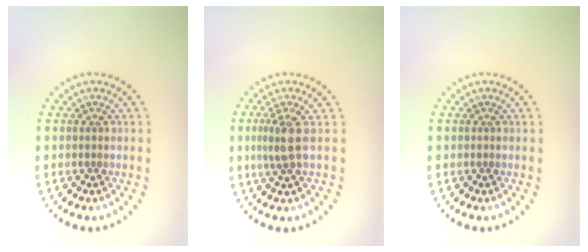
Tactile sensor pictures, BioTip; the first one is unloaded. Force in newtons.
{"total": 2.3, "press": 1.9, "slide": 1.4}
{"total": 0.0}